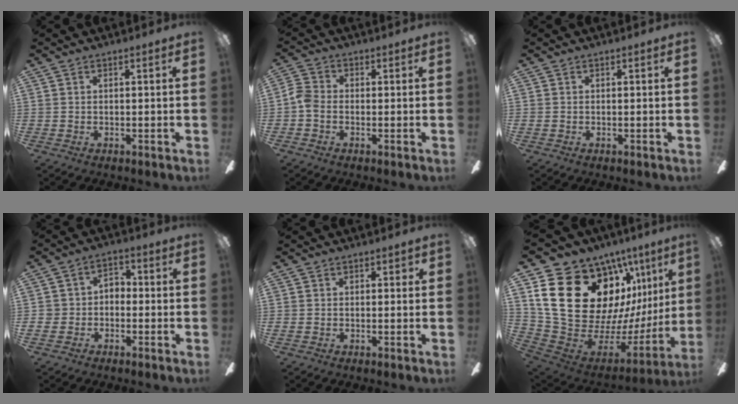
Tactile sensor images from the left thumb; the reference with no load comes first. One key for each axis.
{"total": 4.0, "fx": -1.3, "fy": 2.8, "fz": 2.6, "tx": -0.056, "ty": 0.008, "tz": -0.023}
{"total": 0.0}
{"total": 4.6, "fx": -2.3, "fy": 3.7, "fz": 1.4, "tx": -0.033, "ty": 0.019, "tz": -0.046}
{"total": 1.1, "fx": -0.4, "fy": 0.9, "fz": 0.5, "tx": -0.002, "ty": 0.004, "tz": -0.010}
{"total": 27.5, "fx": 11.8, "fy": 17.7, "fz": 17.5, "tx": -0.330, "ty": -0.080, "tz": 0.260}